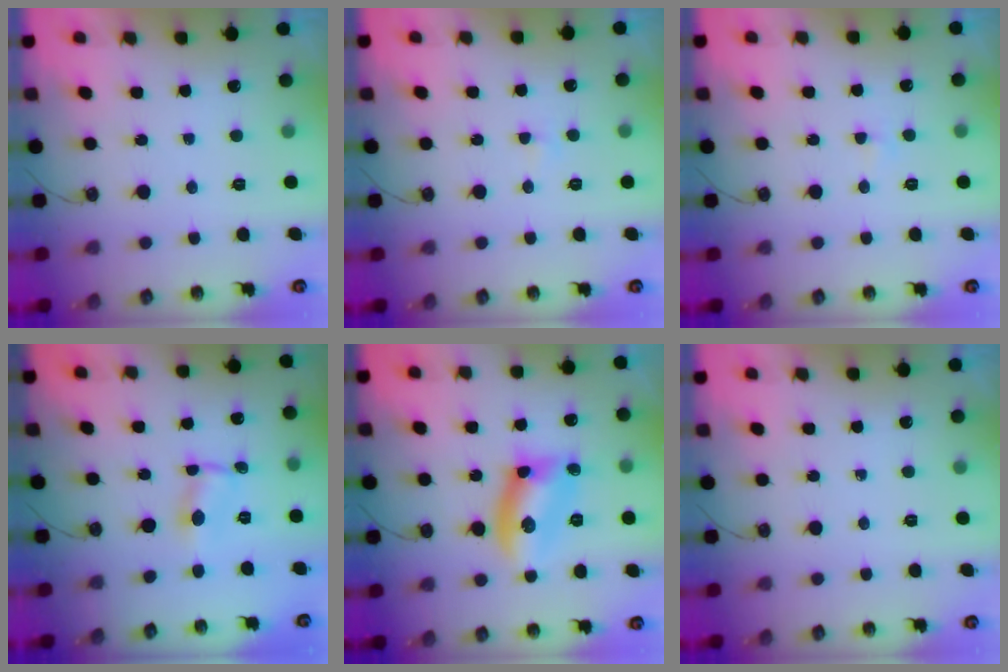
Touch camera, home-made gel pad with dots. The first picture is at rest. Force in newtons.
{"total": 2.1, "press": 2.1, "slide": 0.3}
{"total": 2.1, "press": 2.1, "slide": 0.3}
{"total": 0.7, "press": 0.7, "slide": 0.1}
{"total": 11.2, "press": 11.1, "slide": 1.4}
{"total": 0.0}